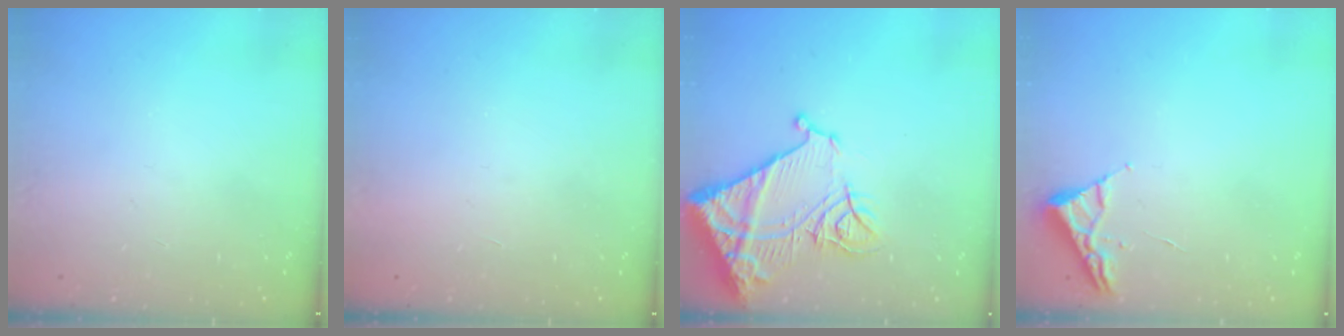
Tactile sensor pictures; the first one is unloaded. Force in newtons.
{"total": 1.5, "press": 1.5, "slide": 0.1}
{"total": 17.0, "press": 16.8, "slide": 2.0}
{"total": 2.6, "press": 2.6, "slide": 0.3}